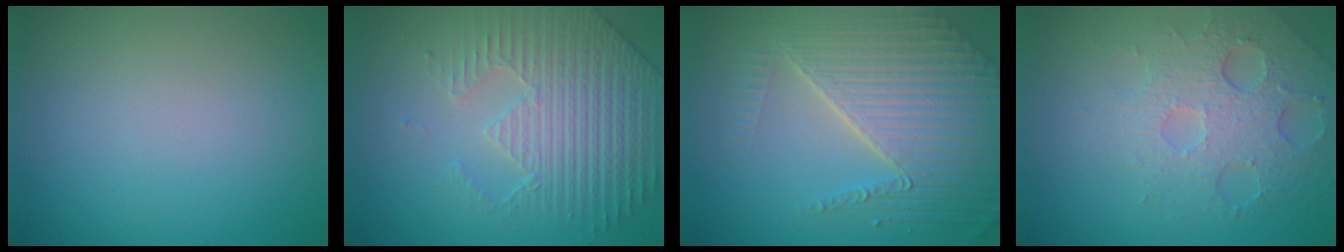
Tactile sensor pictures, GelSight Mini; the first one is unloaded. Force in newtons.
{"total": 4.2, "press": 4.1, "slide": 1.0}
{"total": 7.7, "press": 5.8, "slide": 5.0}
{"total": 4.9, "press": 4.1, "slide": 2.6}